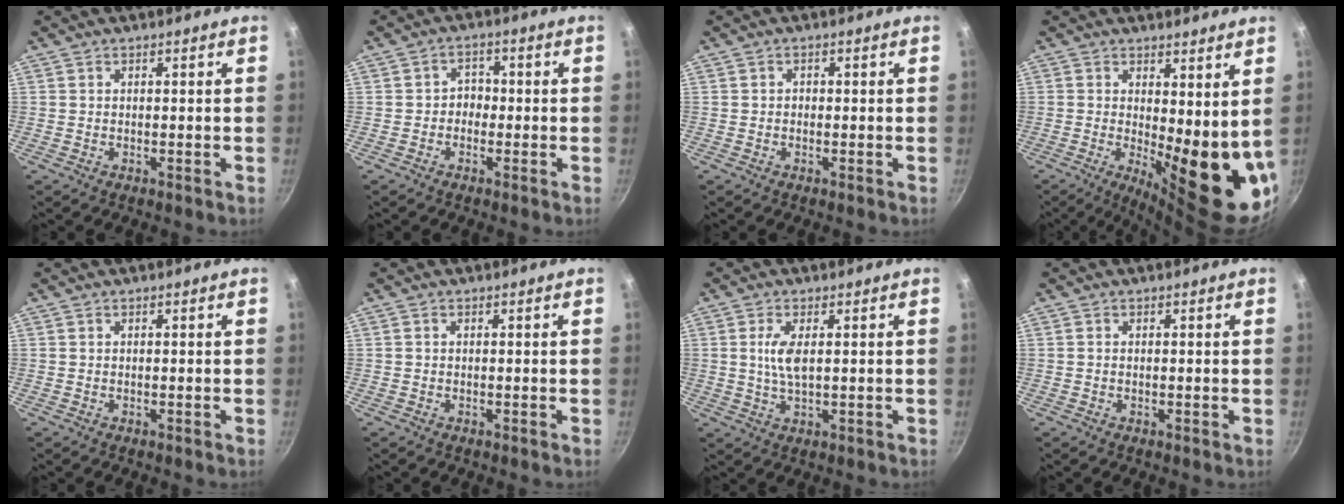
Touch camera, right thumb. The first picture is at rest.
{"total": 2.8, "force": [-0.8, 2.4, 1.2], "torque": [0.003, 0.013, -0.019]}
{"total": 0.7, "force": [-0.2, 0.6, 0.2], "torque": [-0.002, 0.002, -0.005]}
{"total": 14.8, "force": [1.1, 5.2, 13.8], "torque": [-0.151, -0.041, 0.028]}
{"total": 0.0}
{"total": 0.0}
{"total": 4.7, "force": [0.8, 1.7, 4.3], "torque": [-0.091, 0.000, 0.017]}
{"total": 0.0}